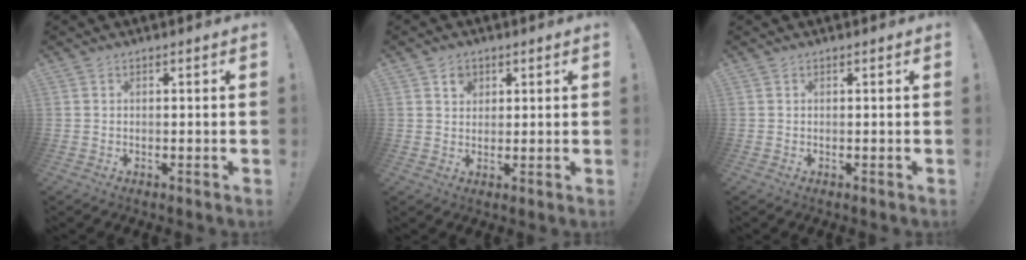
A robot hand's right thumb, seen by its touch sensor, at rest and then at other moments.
{"total": 3.7, "force": [1.9, 3.0, 1.0], "torque": [-0.002, -0.009, 0.030]}
{"total": 0.0}